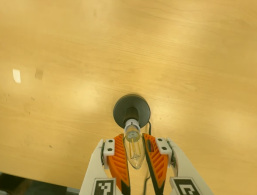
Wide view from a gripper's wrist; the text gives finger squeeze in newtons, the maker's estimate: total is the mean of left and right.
{"total": 11.1, "left": 10.8, "right": 11.4}